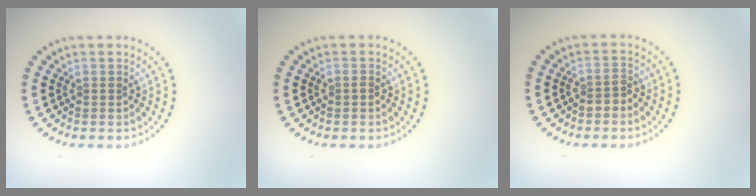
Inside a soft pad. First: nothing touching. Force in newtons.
{"total": 0.8, "press": 0.8, "slide": 0.1}
{"total": 1.4, "press": 1.2, "slide": 0.7}